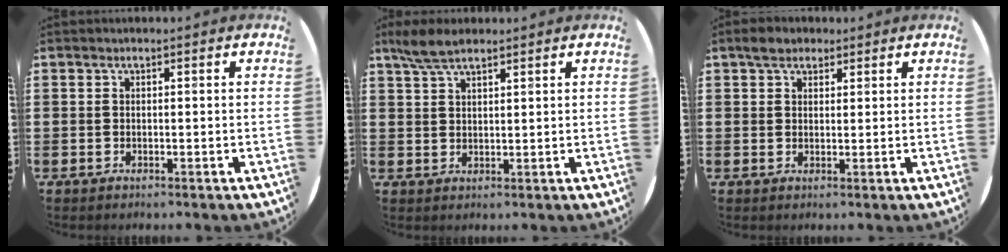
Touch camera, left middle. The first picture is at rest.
{"total": 4.4, "force": [3.4, 1.3, 2.4], "torque": [-0.054, 0.004, 0.063]}
{"total": 2.6, "force": [2.1, 1.3, 0.7], "torque": [-0.009, 0.005, 0.038]}